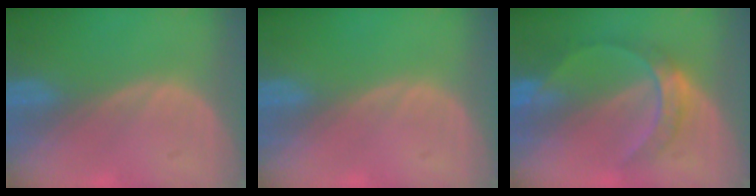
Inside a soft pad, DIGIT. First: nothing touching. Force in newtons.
{"total": 0.0}
{"total": 5.8, "press": 5.6, "slide": 1.2}